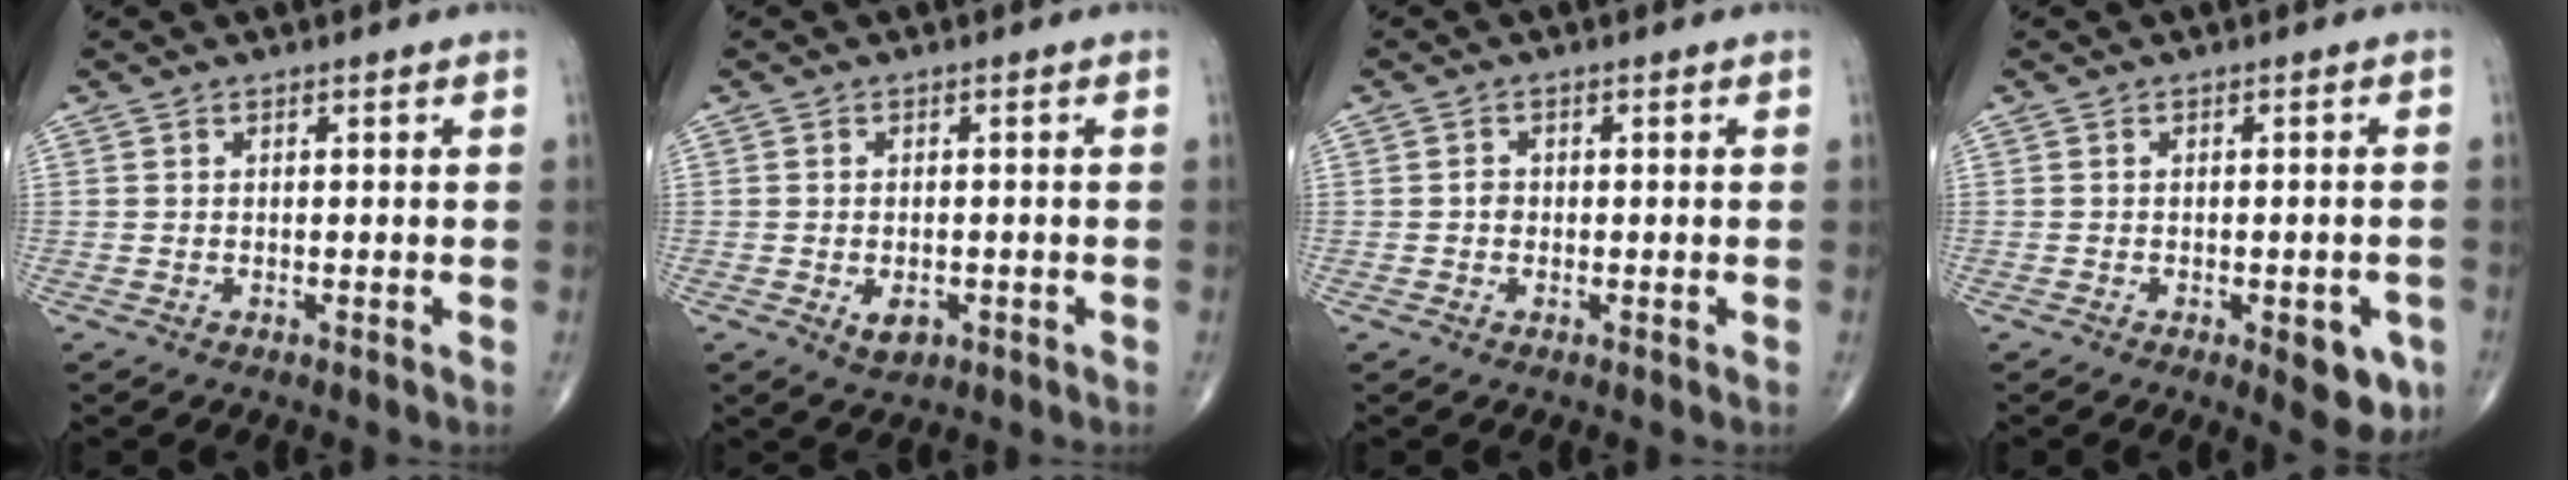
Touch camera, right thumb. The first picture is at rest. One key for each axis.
{"total": 3.2, "fx": -1.1, "fy": 2.0, "fz": 2.2, "tx": -0.028, "ty": 0.000, "tz": -0.010}
{"total": 1.2, "fx": -0.2, "fy": 1.1, "fz": 0.6, "tx": -0.003, "ty": 0.005, "tz": -0.005}
{"total": 6.6, "fx": -2.6, "fy": 2.7, "fz": 5.4, "tx": -0.044, "ty": 0.001, "tz": -0.025}